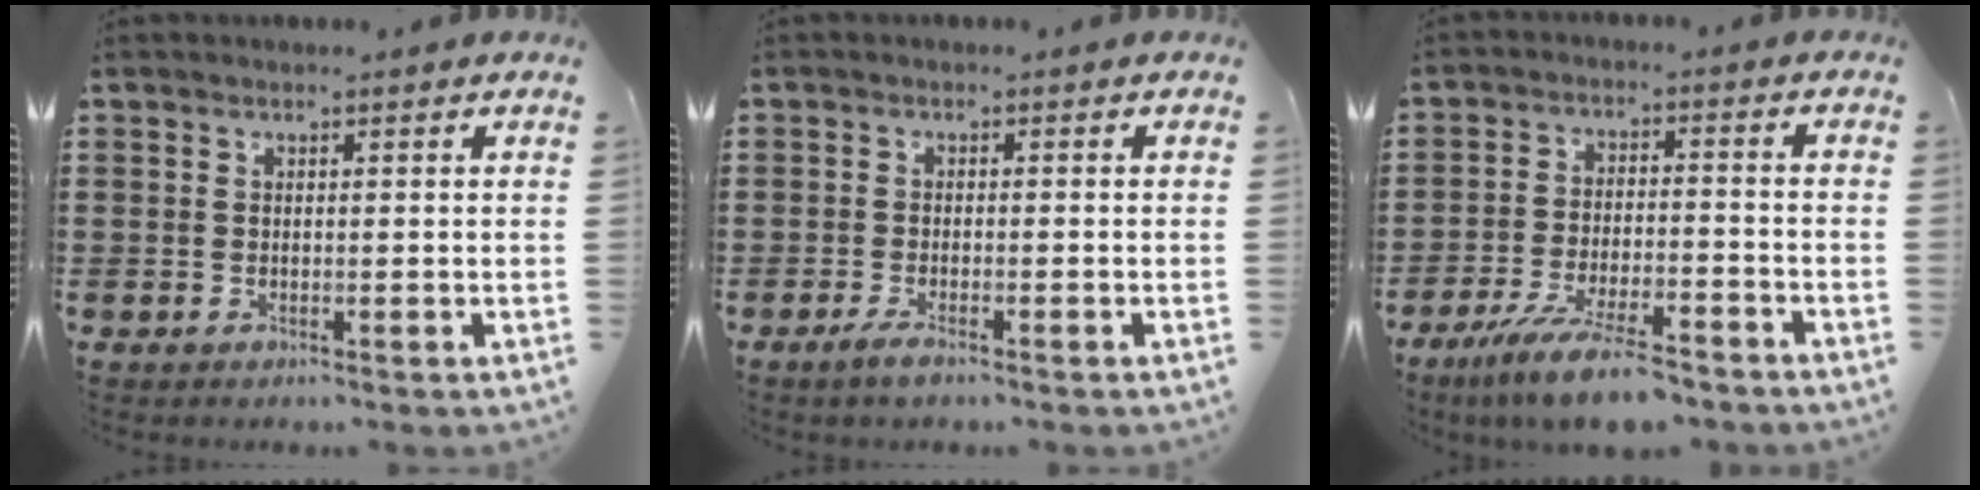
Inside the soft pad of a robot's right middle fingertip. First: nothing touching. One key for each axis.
{"total": 1.8, "fx": -1.2, "fy": 0.3, "fz": 1.3, "tx": -0.030, "ty": -0.004, "tz": -0.024}
{"total": 8.3, "fx": -7.0, "fy": 1.0, "fz": 4.3, "tx": -0.086, "ty": 0.000, "tz": -0.132}